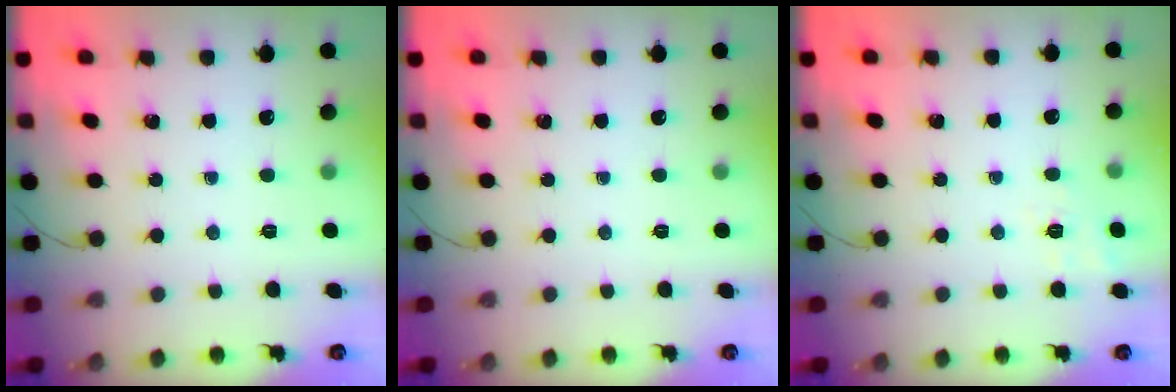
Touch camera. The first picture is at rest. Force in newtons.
{"total": 0.0}
{"total": 2.0, "press": 0.9, "slide": 1.8}